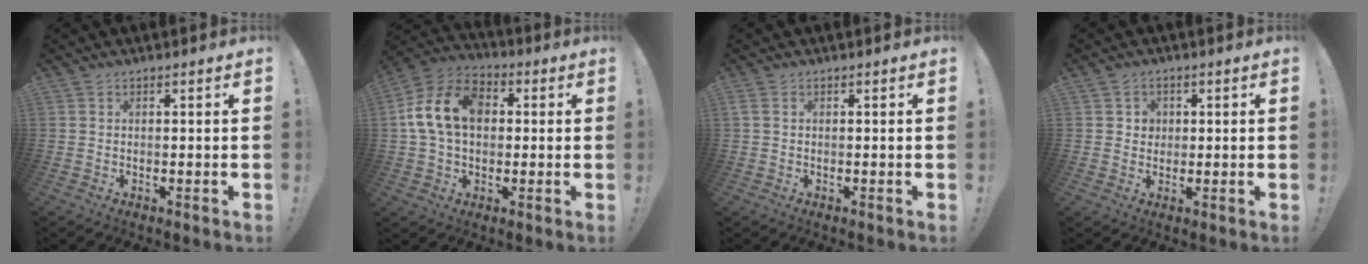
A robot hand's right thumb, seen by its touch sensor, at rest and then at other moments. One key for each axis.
{"total": 16.0, "fx": 2.5, "fy": 11.6, "fz": 10.6, "tx": -0.187, "ty": 0.016, "tz": 0.050}
{"total": 1.3, "fx": 0.4, "fy": 0.9, "fz": 0.9, "tx": -0.026, "ty": 0.006, "tz": 0.009}
{"total": 3.1, "fx": 0.6, "fy": 2.9, "fz": 0.6, "tx": -0.009, "ty": -0.001, "tz": 0.010}